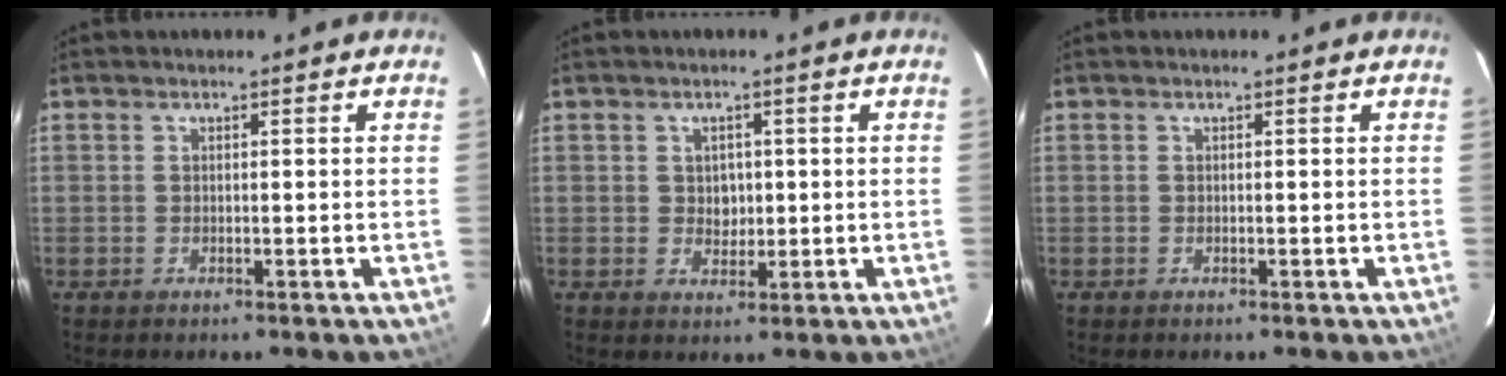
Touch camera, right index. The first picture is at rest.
{"total": 2.8, "force": [0.3, 2.6, 1.1], "torque": [-0.015, 0.003, 0.007]}
{"total": 0.0}